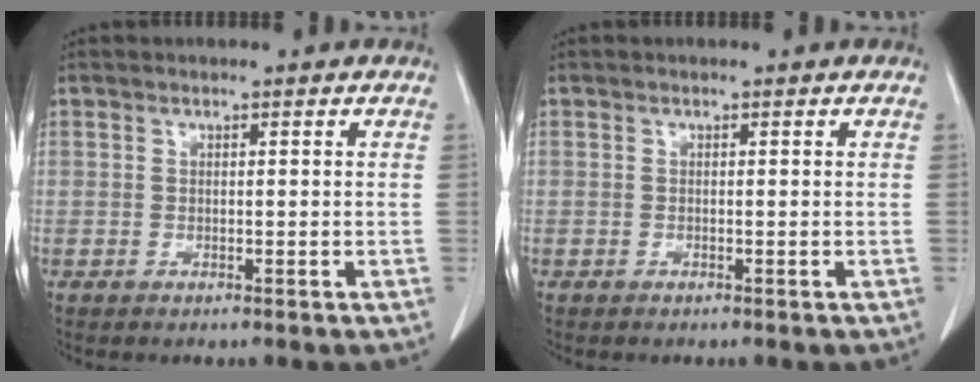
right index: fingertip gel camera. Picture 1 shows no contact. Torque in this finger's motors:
{"motor_torque": [-0.07, 0.16, 0.00, 0.01]}